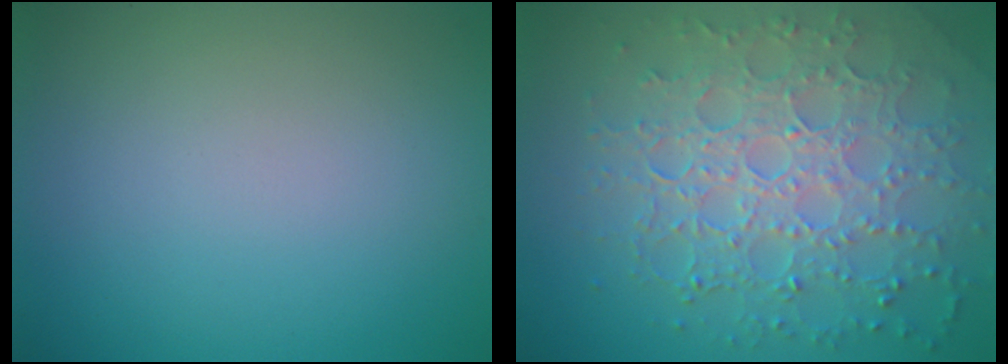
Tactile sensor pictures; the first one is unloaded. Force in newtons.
{"total": 7.3, "press": 5.2, "slide": 5.0}